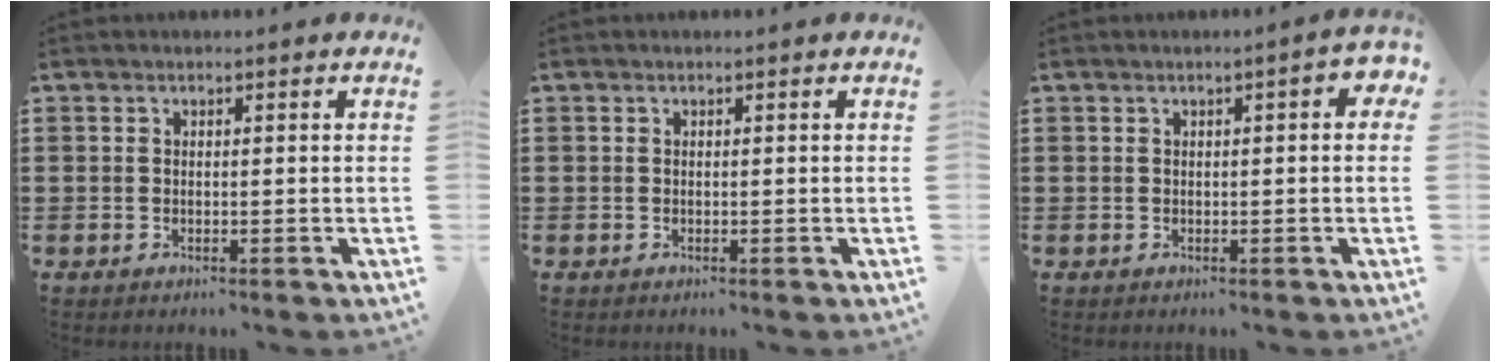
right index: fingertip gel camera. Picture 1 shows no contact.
{"total": 0.0}
{"total": 1.4, "force": [0.1, 0.2, 1.3], "torque": [-0.026, 0.000, 0.002]}